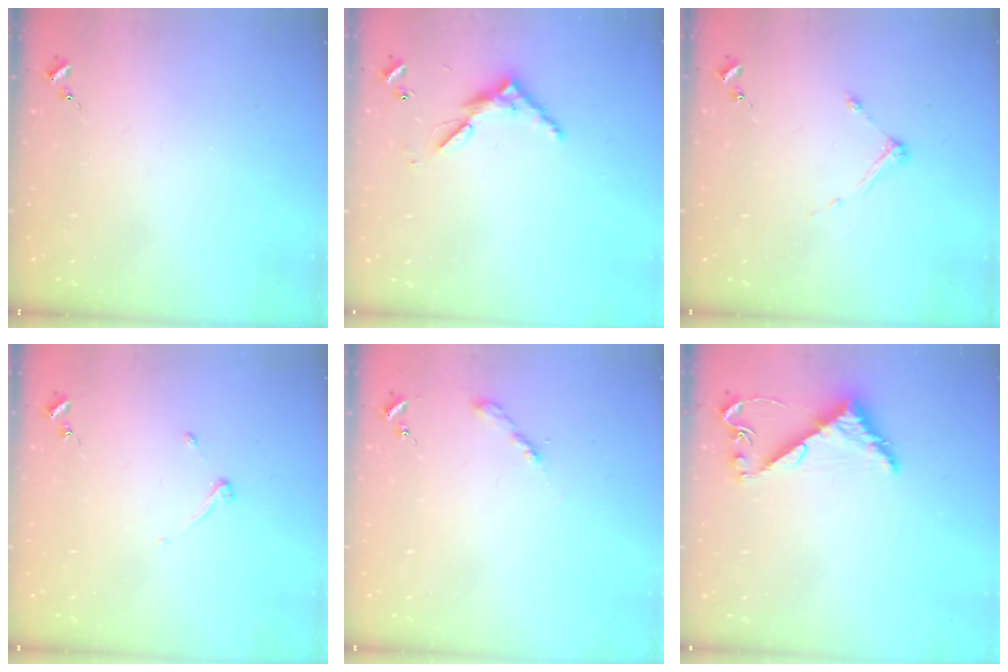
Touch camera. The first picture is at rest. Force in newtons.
{"total": 7.4, "press": 7.4, "slide": 0.4}
{"total": 4.9, "press": 4.9, "slide": 0.7}
{"total": 3.3, "press": 3.3, "slide": 0.4}
{"total": 2.0, "press": 2.0, "slide": 0.2}
{"total": 5.2, "press": 5.2, "slide": 0.4}